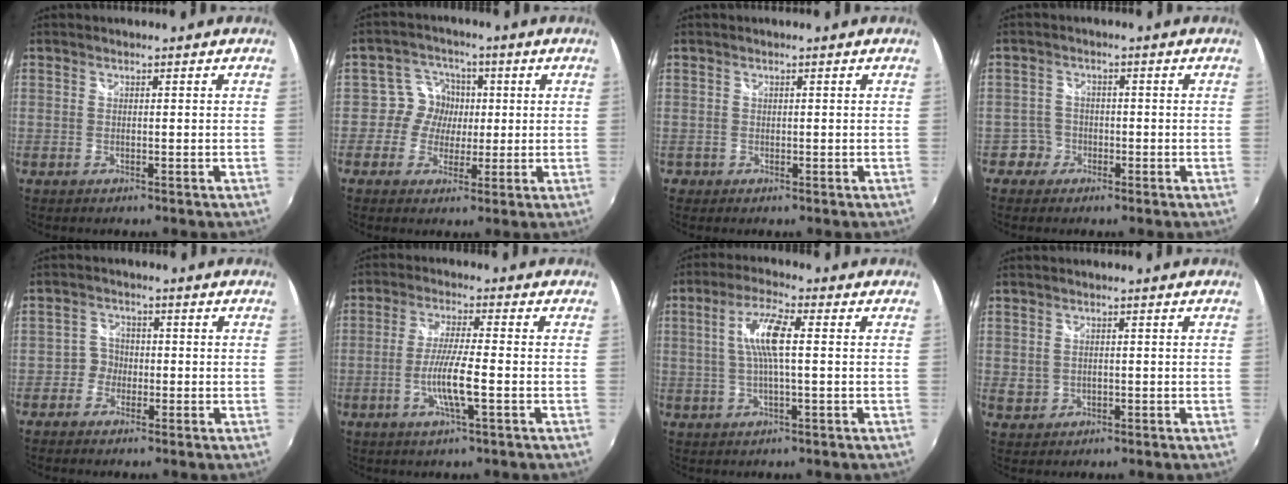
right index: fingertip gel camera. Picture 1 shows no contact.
{"total": 5.7, "force": [-0.2, 5.7, 0.3], "torque": [0.006, 0.010, -0.018]}
{"total": 1.3, "force": [-0.4, 1.3, -0.1], "torque": [-0.003, 0.002, -0.004]}
{"total": 3.3, "force": [-1.6, 2.9, -0.6], "torque": [0.015, 0.020, -0.028]}
{"total": 3.2, "force": [-1.6, 2.7, 0.0], "torque": [0.004, 0.011, -0.036]}
{"total": 7.3, "force": [-2.3, 0.2, 7.0], "torque": [-0.136, -0.008, -0.044]}
{"total": 7.6, "force": [0.8, 1.1, 7.5], "torque": [-0.145, 0.007, 0.017]}
{"total": 3.2, "force": [-0.1, 2.9, 1.4], "torque": [-0.026, 0.000, 0.003]}